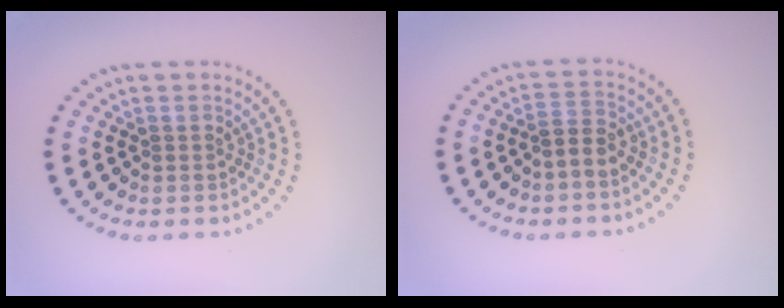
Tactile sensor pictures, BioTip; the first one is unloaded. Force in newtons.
{"total": 1.9, "press": 1.6, "slide": 0.9}